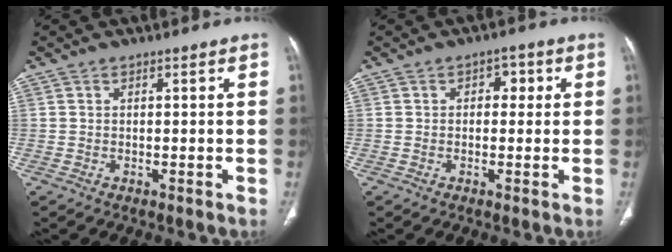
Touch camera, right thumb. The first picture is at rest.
{"total": 3.2, "force": [0.5, 2.2, 2.3], "torque": [-0.008, 0.006, 0.000]}